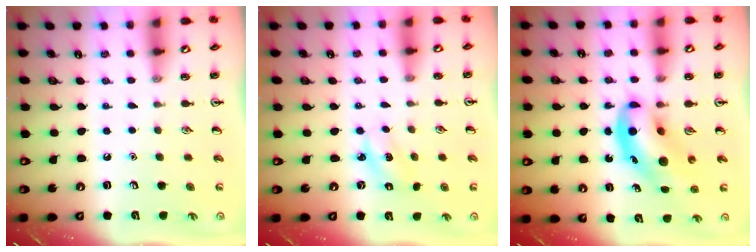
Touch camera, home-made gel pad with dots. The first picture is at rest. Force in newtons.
{"total": 2.1, "press": 2.0, "slide": 0.7}
{"total": 10.6, "press": 10.2, "slide": 2.9}